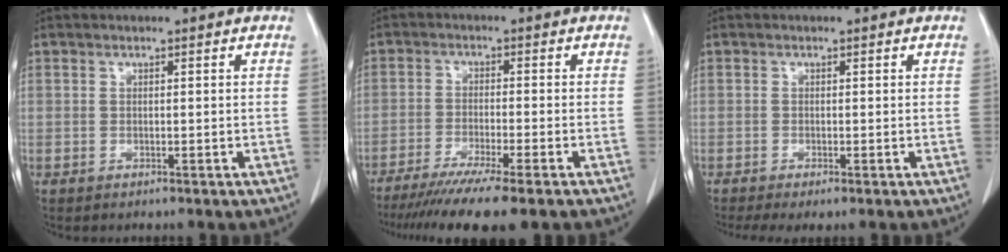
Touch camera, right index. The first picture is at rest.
{"total": 11.8, "force": [-9.3, -0.2, 7.3], "torque": [-0.103, -0.032, -0.145]}
{"total": 3.0, "force": [-2.1, 0.7, 2.1], "torque": [-0.038, -0.010, -0.034]}